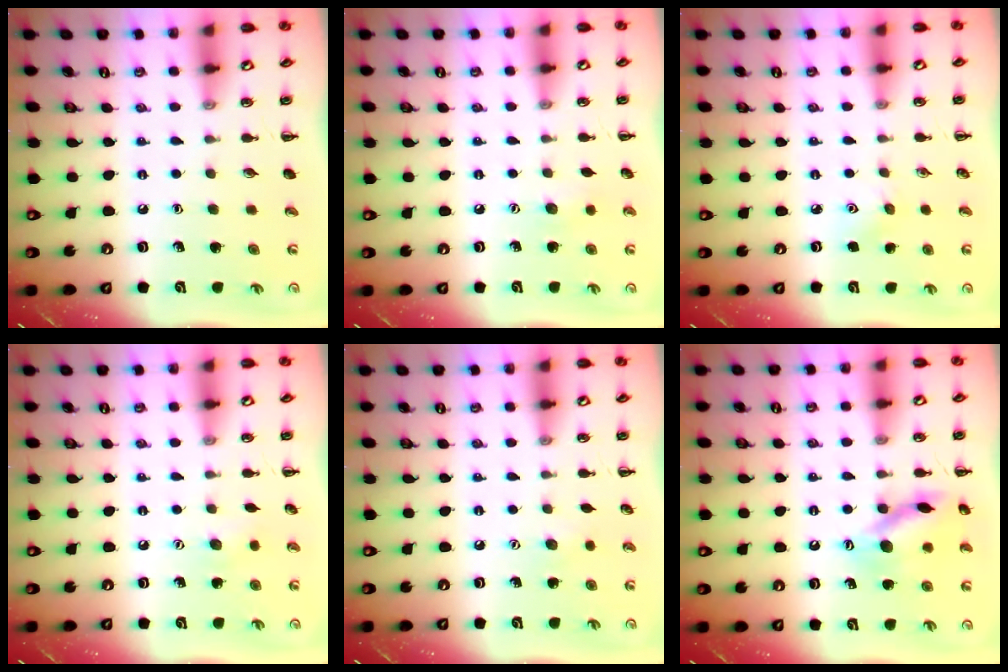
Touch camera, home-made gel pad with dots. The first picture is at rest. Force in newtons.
{"total": 5.3, "press": 5.2, "slide": 1.4}
{"total": 4.4, "press": 4.2, "slide": 1.2}
{"total": 4.4, "press": 4.3, "slide": 0.9}
{"total": 3.1, "press": 3.0, "slide": 0.8}
{"total": 13.5, "press": 13.5, "slide": 1.3}